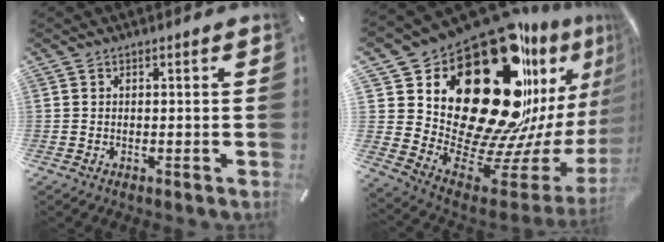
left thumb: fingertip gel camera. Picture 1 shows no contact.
{"total": 35.6, "force": [16.4, 20.0, 24.4], "torque": [-0.314, -0.226, 0.354]}